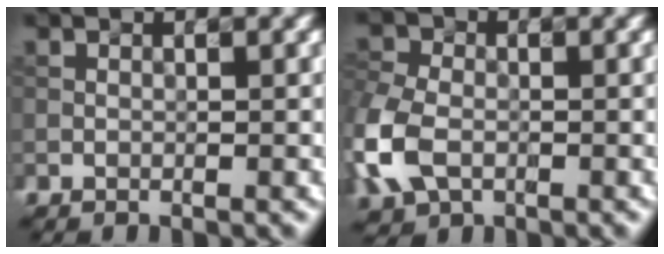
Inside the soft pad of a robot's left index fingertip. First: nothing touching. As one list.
[{"total": 6.5, "force": [-1.9, 4.5, 4.3], "torque": [-0.119, -0.006, -0.049]}]